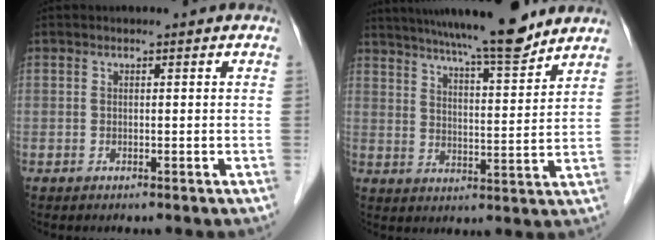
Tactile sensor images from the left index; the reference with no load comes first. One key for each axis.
{"total": 15.6, "fx": 13.5, "fy": 0.7, "fz": 7.8, "tx": -0.124, "ty": 0.002, "tz": 0.201}